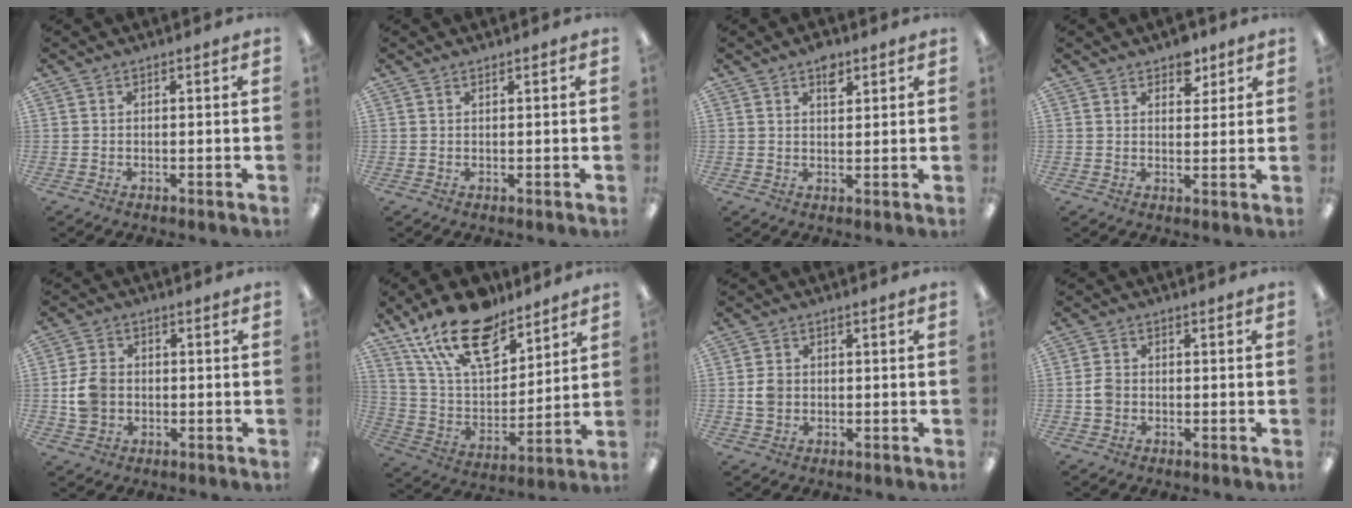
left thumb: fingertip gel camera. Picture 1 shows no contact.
{"total": 0.5, "force": [0.5, 0.2, 0.1], "torque": [-0.003, 0.000, 0.010]}
{"total": 4.4, "force": [2.7, 2.4, 2.5], "torque": [-0.021, -0.011, 0.042]}
{"total": 5.2, "force": [3.7, 3.0, 2.0], "torque": [-0.008, -0.018, 0.061]}
{"total": 6.9, "force": [-0.6, 5.9, 3.6], "torque": [-0.074, 0.011, -0.009]}
{"total": 20.7, "force": [14.2, 10.1, 11.0], "torque": [-0.205, -0.075, 0.257]}
{"total": 3.8, "force": [-0.1, 3.3, 1.8], "torque": [-0.026, 0.003, -0.002]}
{"total": 3.2, "force": [-0.6, 2.7, 1.6], "torque": [-0.028, 0.006, -0.010]}